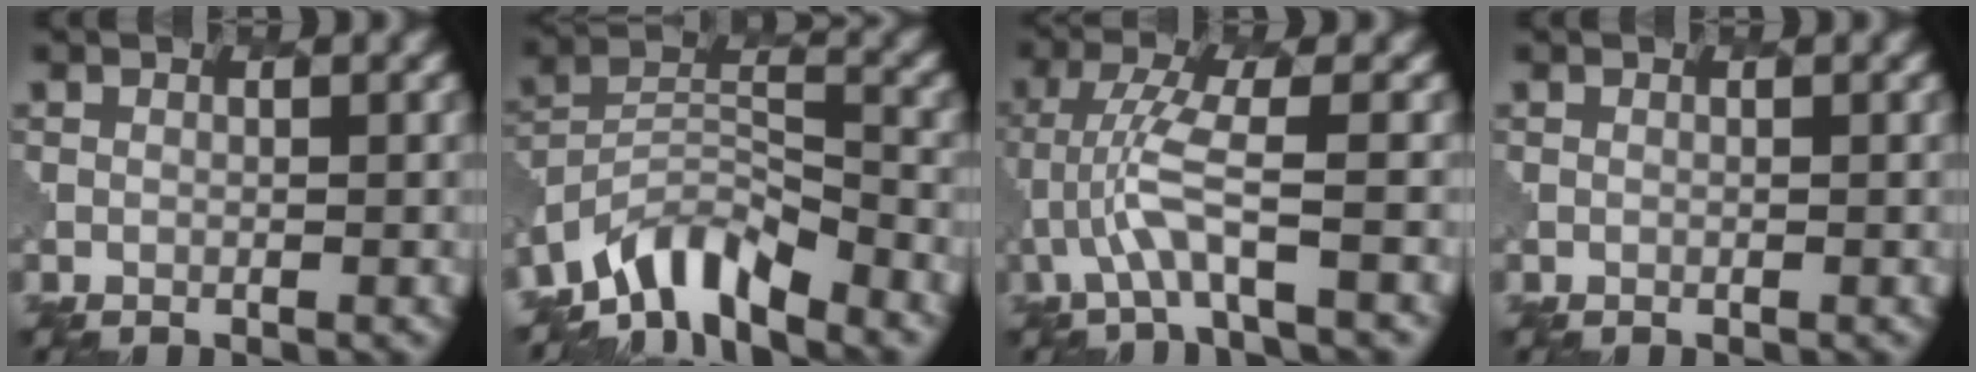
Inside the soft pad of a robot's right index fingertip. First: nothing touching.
{"total": 6.6, "force": [-5.7, 2.1, 2.8], "torque": [-0.041, -0.001, -0.110]}
{"total": 3.4, "force": [-1.1, 0.1, 3.2], "torque": [-0.075, 0.007, -0.022]}
{"total": 0.0}